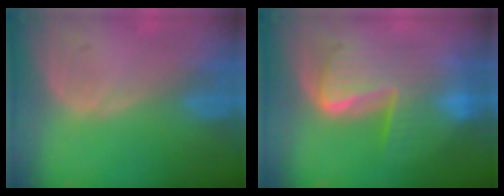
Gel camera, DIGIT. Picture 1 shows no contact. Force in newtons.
{"total": 9.4, "press": 9.4, "slide": 0.8}